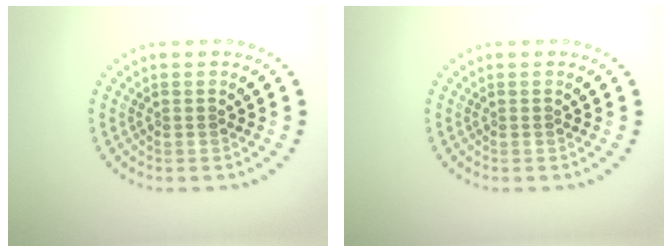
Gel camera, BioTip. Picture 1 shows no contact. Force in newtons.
{"total": 0.0}